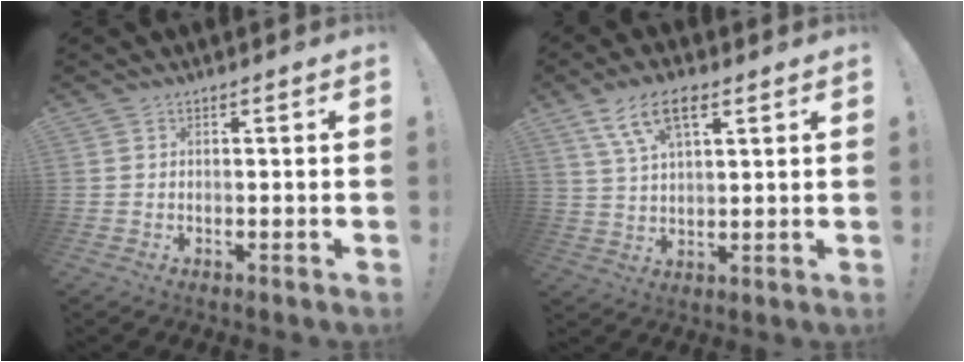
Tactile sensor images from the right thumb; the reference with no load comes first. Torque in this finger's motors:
{"motor_torque": [0.04, 0.04, 0.10, 0.23, 0.27]}